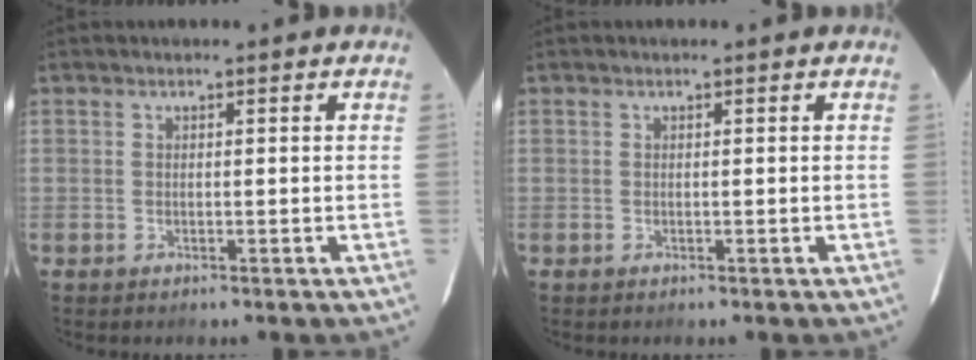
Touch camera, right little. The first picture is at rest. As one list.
[{"total": 0.0}]